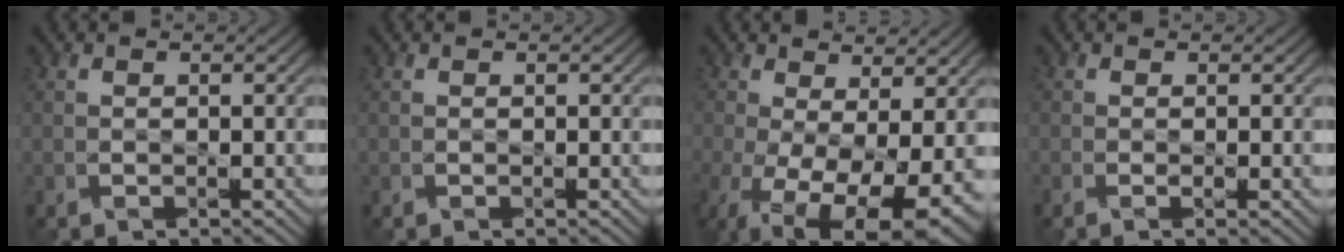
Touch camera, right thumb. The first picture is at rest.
{"total": 0.0}
{"total": 14.2, "force": [-4.3, 7.0, 11.6], "torque": [-0.229, -0.054, -0.039]}
{"total": 1.4, "force": [-0.4, 0.1, 1.4], "torque": [-0.029, -0.004, -0.010]}